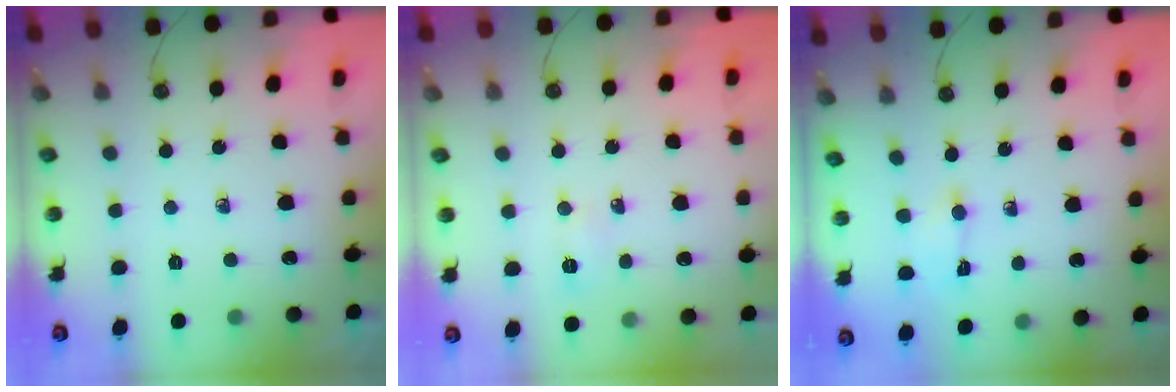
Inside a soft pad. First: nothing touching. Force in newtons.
{"total": 3.7, "press": 3.5, "slide": 0.9}
{"total": 1.2, "press": 1.0, "slide": 0.6}